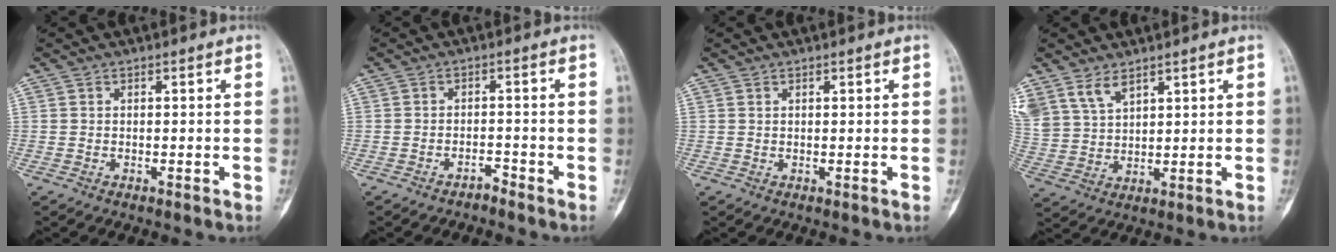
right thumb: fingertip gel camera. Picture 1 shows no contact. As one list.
[{"total": 1.8, "force": [-1.7, 0.5, 0.1], "torque": [0.003, 0.014, -0.028]}, {"total": 0.0}, {"total": 7.6, "force": [5.2, 4.1, 3.6], "torque": [-0.061, -0.011, 0.117]}]